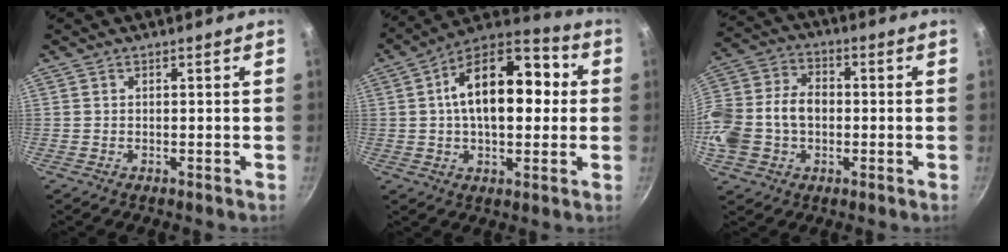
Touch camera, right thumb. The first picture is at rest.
{"total": 18.9, "force": [2.4, 10.3, 15.6], "torque": [-0.217, 0.032, 0.027]}
{"total": 17.1, "force": [-1.7, 12.4, 11.7], "torque": [-0.264, 0.028, -0.029]}